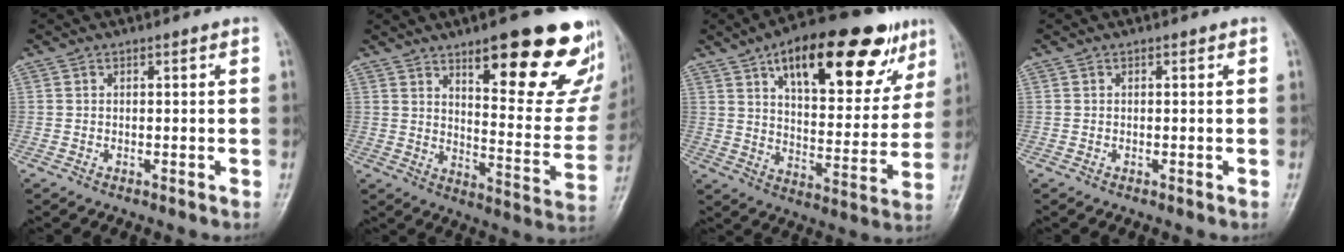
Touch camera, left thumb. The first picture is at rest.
{"total": 23.2, "force": [13.6, 6.8, 17.5], "torque": [-0.182, -0.073, 0.191]}
{"total": 24.5, "force": [13.4, 10.3, 17.7], "torque": [-0.215, -0.022, 0.203]}
{"total": 0.0}